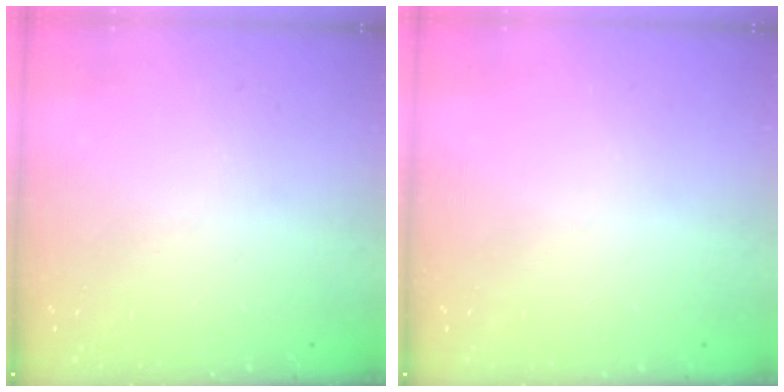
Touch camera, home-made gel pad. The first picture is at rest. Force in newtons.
{"total": 0.0}